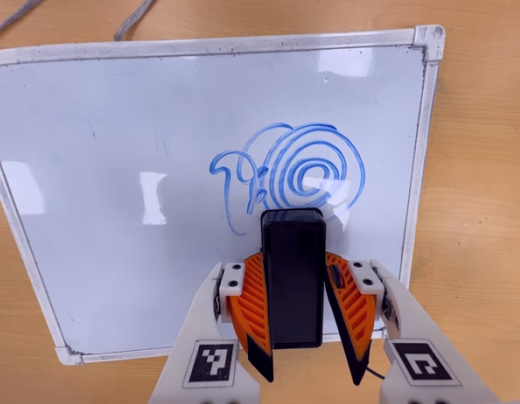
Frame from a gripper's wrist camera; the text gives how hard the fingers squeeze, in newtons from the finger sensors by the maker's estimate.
{"total": 4.9, "left": 4.5, "right": 5.4}